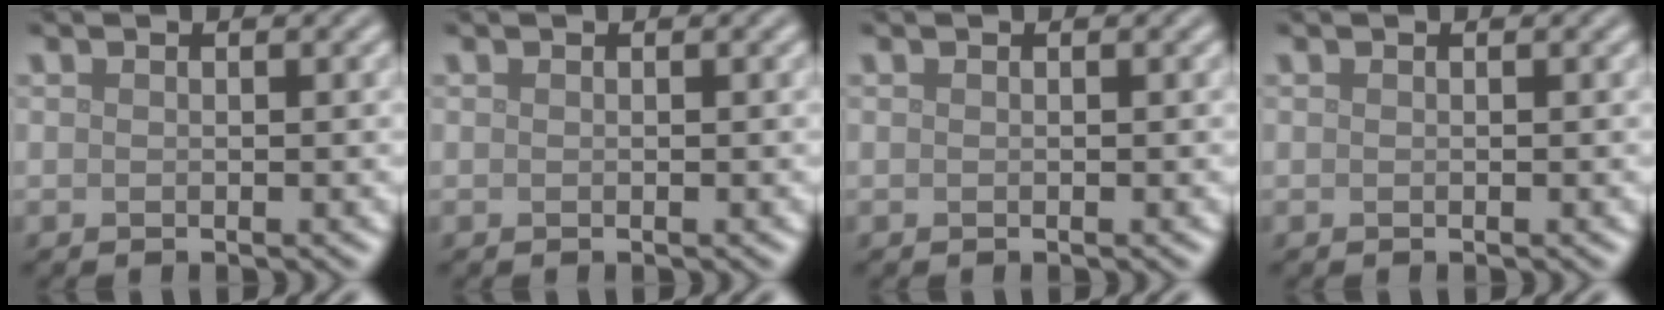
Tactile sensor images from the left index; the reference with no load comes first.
{"total": 0.0}
{"total": 0.0}
{"total": 0.0}